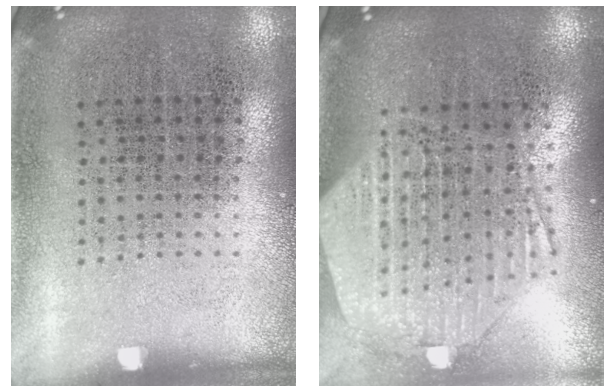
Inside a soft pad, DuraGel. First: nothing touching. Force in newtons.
{"total": 2.7, "press": 2.2, "slide": 1.6}